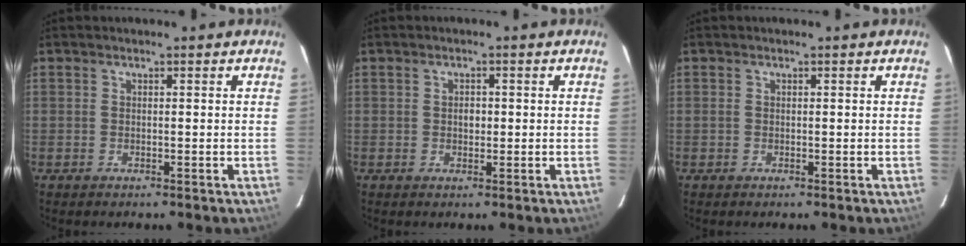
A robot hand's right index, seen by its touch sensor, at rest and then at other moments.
{"total": 1.4, "force": [0.0, 1.2, 0.8], "torque": [-0.014, 0.005, -0.001]}
{"total": 0.0}